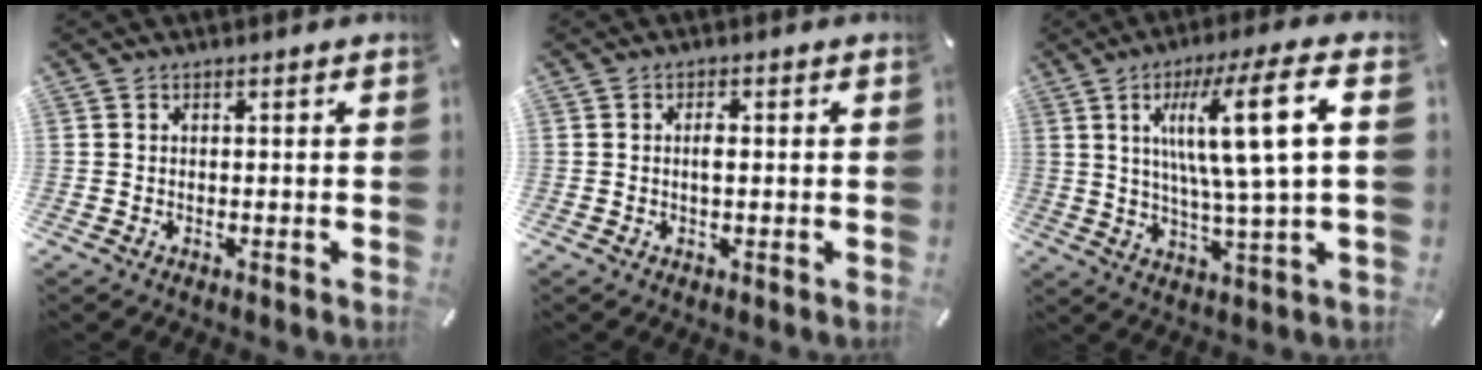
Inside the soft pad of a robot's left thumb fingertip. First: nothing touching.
{"total": 2.2, "force": [0.1, 1.0, 2.0], "torque": [-0.031, -0.001, -0.001]}
{"total": 16.4, "force": [4.9, 1.9, 15.5], "torque": [-0.284, -0.007, 0.063]}